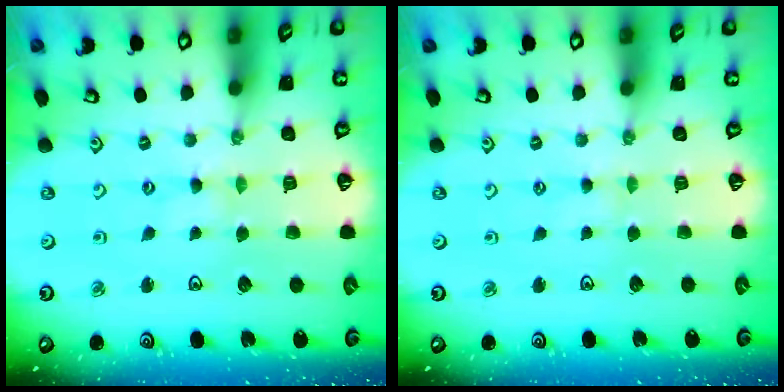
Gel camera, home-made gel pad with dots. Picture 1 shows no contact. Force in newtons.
{"total": 0.0}